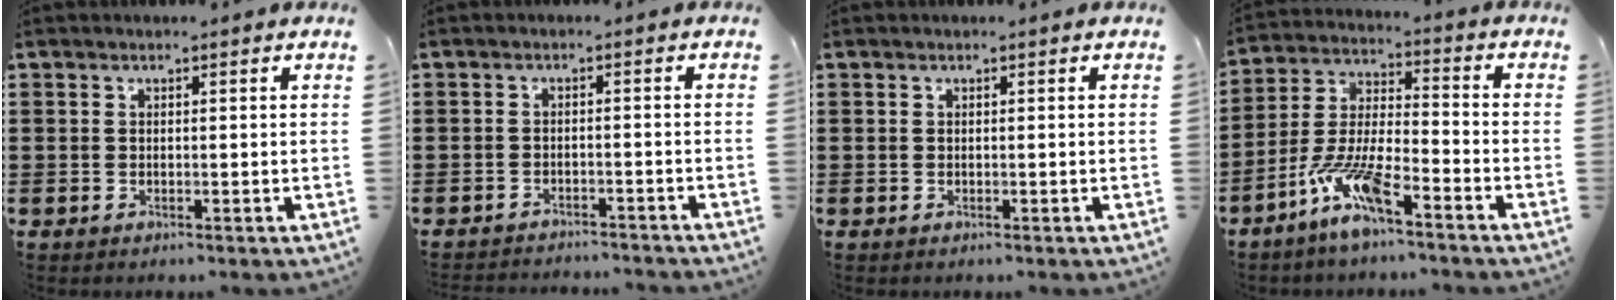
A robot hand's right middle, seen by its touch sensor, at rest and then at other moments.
{"total": 2.0, "force": [-2.0, 0.0, 0.0], "torque": [-0.006, 0.001, -0.043]}
{"total": 0.0}
{"total": 9.3, "force": [-6.4, 1.6, 6.5], "torque": [-0.150, -0.012, -0.125]}